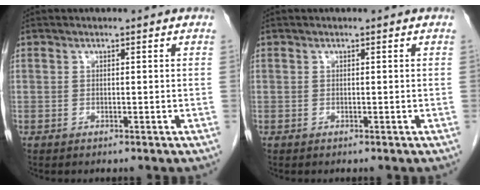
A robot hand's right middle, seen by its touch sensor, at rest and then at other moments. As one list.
[{"total": 0.0}]